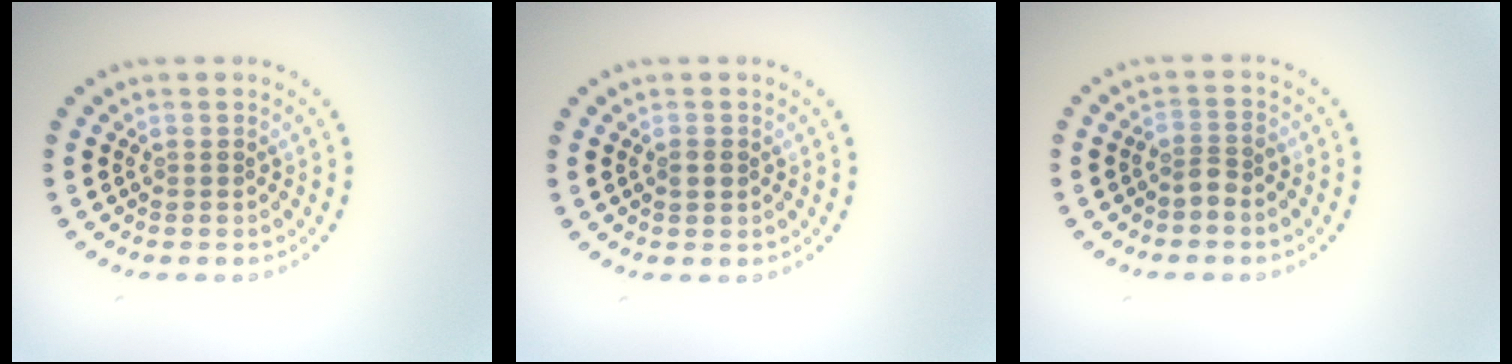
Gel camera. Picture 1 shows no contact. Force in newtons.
{"total": 1.2, "press": 1.2, "slide": 0.2}
{"total": 1.5, "press": 1.2, "slide": 1.0}